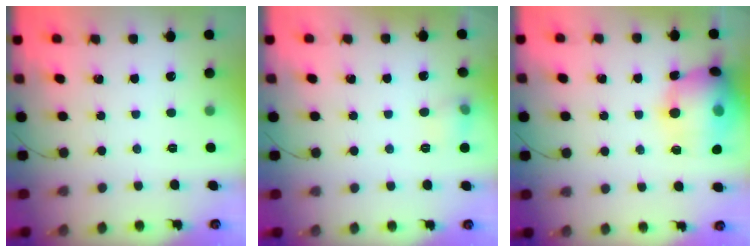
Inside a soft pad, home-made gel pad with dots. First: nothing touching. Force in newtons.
{"total": 6.1, "press": 5.9, "slide": 1.7}
{"total": 17.0, "press": 16.8, "slide": 2.7}